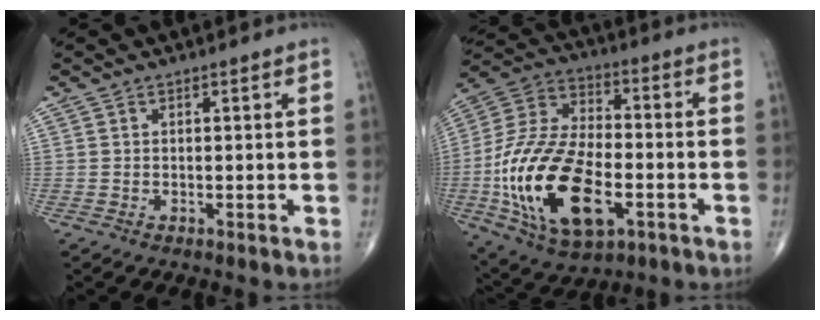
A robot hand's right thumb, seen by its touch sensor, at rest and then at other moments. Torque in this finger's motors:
{"motor_torque": [0.55, 1.28, 2.21, -0.57, 0.28]}